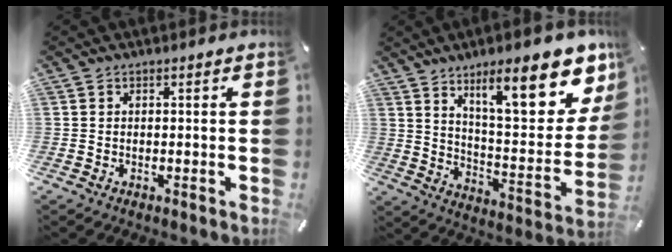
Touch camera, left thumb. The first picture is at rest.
{"total": 21.3, "force": [13.1, 7.5, 15.1], "torque": [-0.202, -0.089, 0.207]}